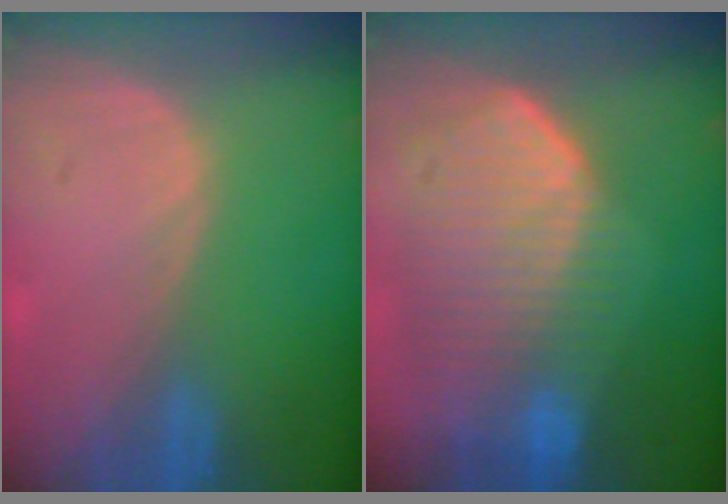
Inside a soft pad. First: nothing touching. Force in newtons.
{"total": 10.7, "press": 9.4, "slide": 5.2}